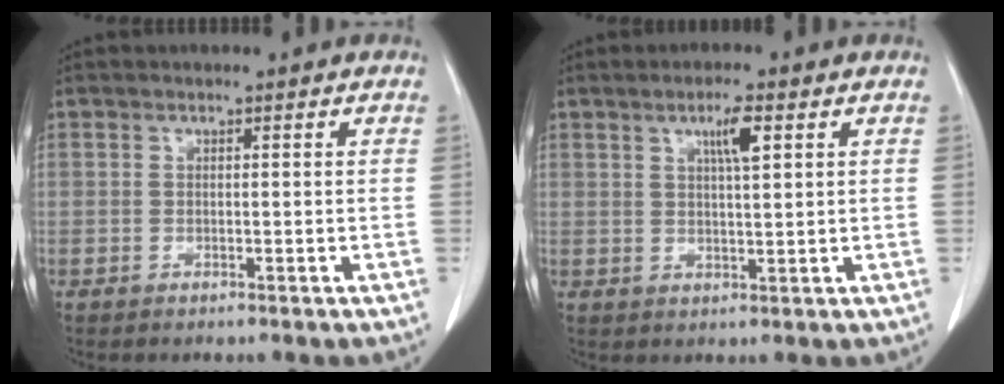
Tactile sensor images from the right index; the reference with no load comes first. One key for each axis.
{"total": 4.3, "fx": 2.0, "fy": 0.4, "fz": 3.8, "tx": -0.062, "ty": -0.001, "tz": 0.034}